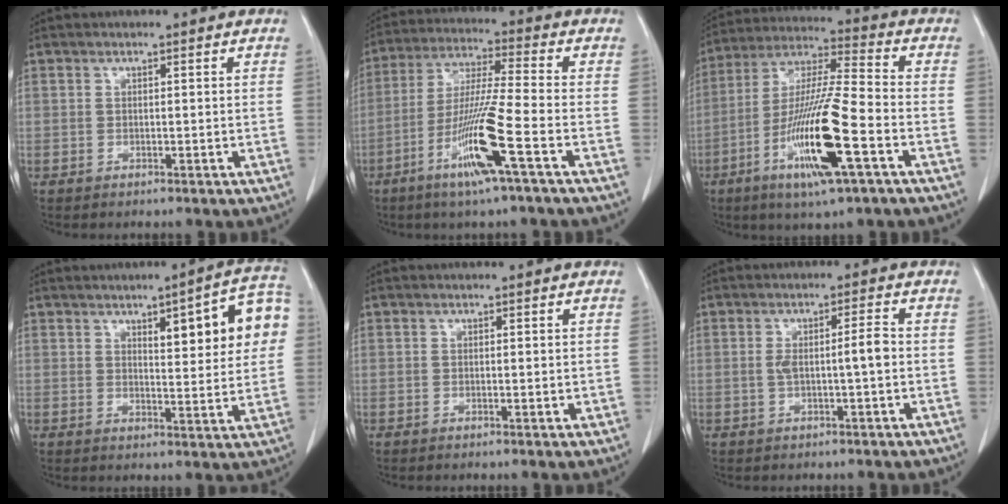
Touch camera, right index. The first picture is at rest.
{"total": 12.6, "force": [-5.6, -0.9, 11.3], "torque": [-0.224, -0.018, -0.109]}
{"total": 16.8, "force": [-6.3, 0.8, 15.6], "torque": [-0.309, -0.019, -0.116]}
{"total": 11.7, "force": [3.8, 2.6, 10.8], "torque": [-0.131, 0.019, 0.046]}
{"total": 1.1, "force": [-0.1, 0.3, 1.1], "torque": [-0.014, -0.003, 0.001]}
{"total": 4.0, "force": [-0.3, 0.2, 4.0], "torque": [-0.074, 0.010, -0.001]}